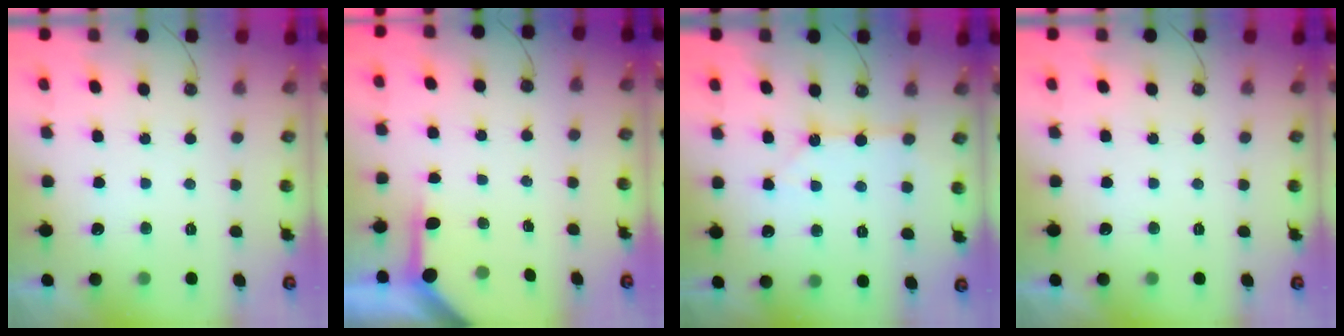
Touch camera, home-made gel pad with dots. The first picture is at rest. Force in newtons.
{"total": 3.9, "press": 3.9, "slide": 0.5}
{"total": 2.5, "press": 2.5, "slide": 0.2}
{"total": 0.0}